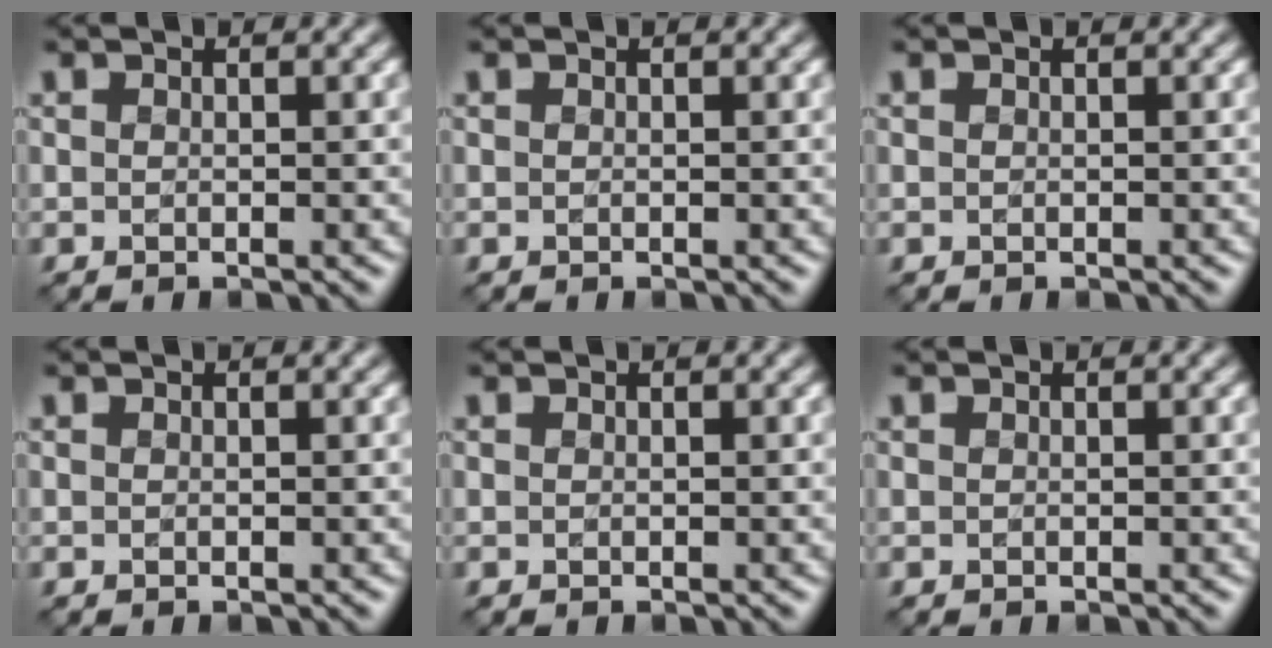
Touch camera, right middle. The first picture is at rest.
{"total": 0.0}
{"total": 0.0}
{"total": 0.0}
{"total": 0.0}
{"total": 0.0}